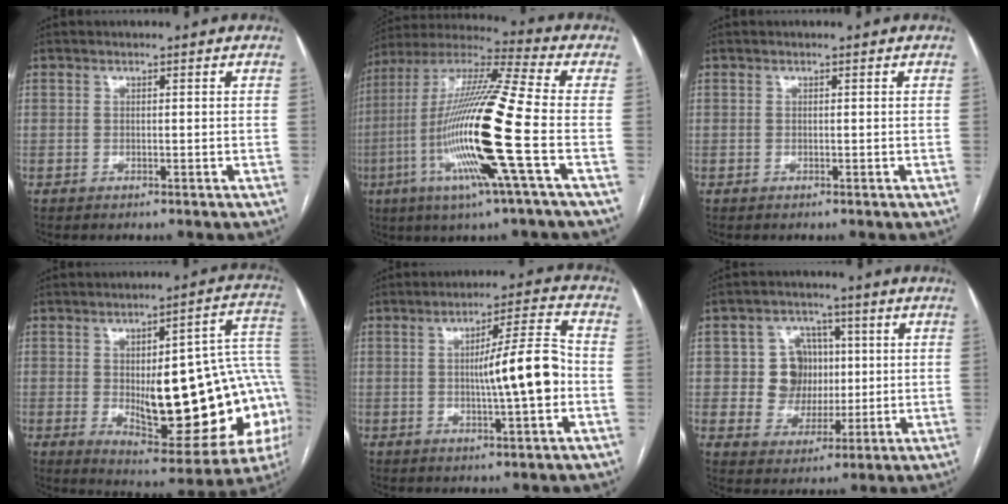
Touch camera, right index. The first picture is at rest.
{"total": 20.1, "force": [-5.1, -0.4, 19.4], "torque": [-0.397, -0.019, -0.111]}
{"total": 0.0}
{"total": 25.7, "force": [-2.6, 7.9, 24.3], "torque": [-0.249, 0.025, -0.011]}
{"total": 10.1, "force": [-1.1, 0.4, 10.0], "torque": [-0.151, 0.012, -0.021]}
{"total": 8.0, "force": [1.0, 7.5, 2.6], "torque": [-0.043, 0.025, 0.024]}